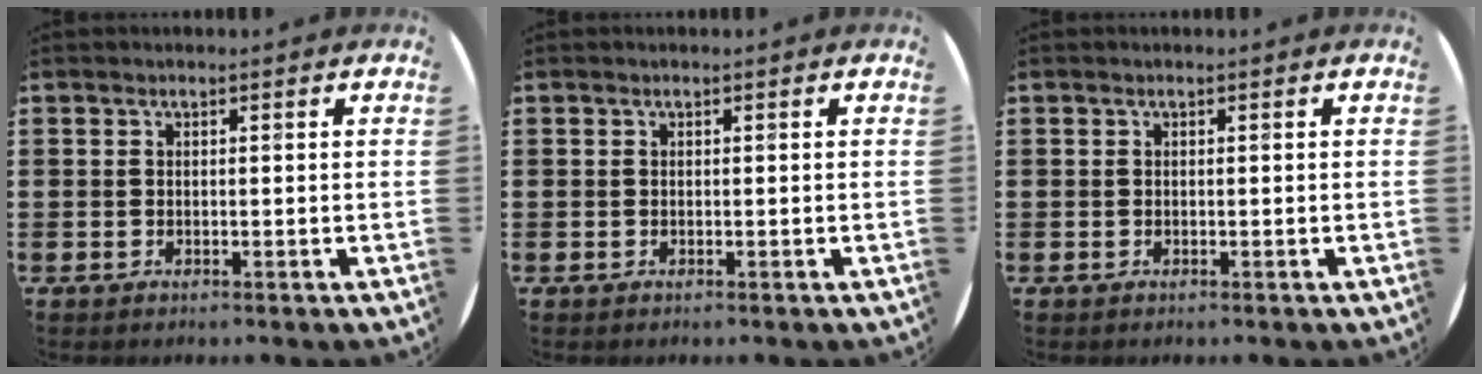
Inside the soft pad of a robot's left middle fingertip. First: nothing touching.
{"total": 0.0}
{"total": 0.0}